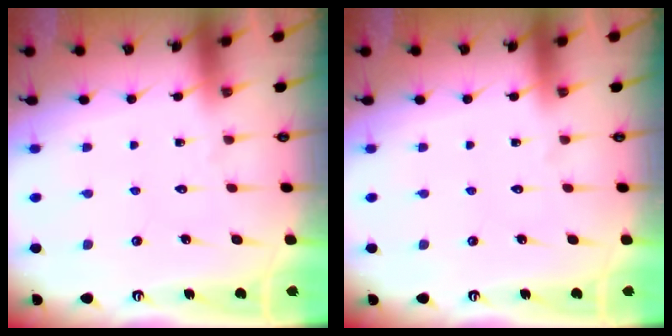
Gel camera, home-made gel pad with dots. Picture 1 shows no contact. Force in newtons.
{"total": 0.0}